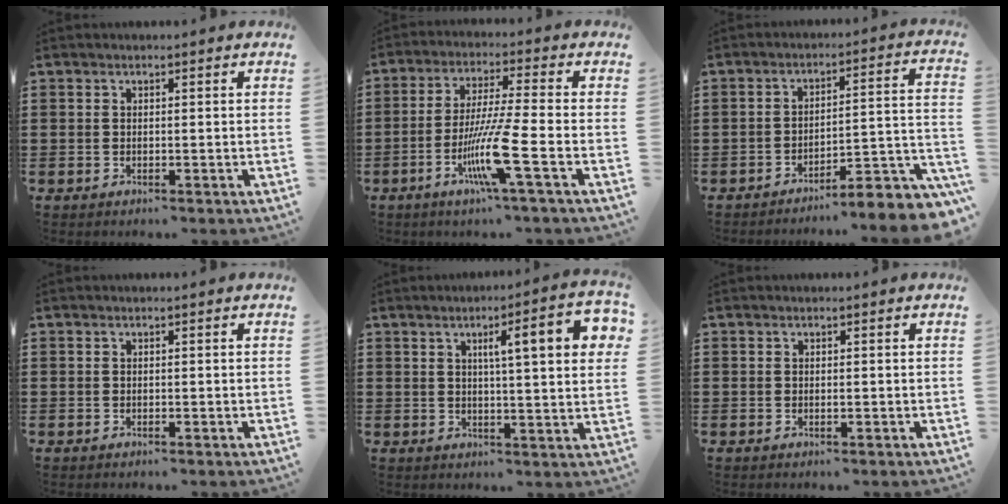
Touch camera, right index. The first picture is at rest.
{"total": 10.4, "force": [-4.2, 0.1, 9.5], "torque": [-0.190, -0.015, -0.083]}
{"total": 5.8, "force": [-5.0, 0.7, 3.0], "torque": [-0.045, -0.014, -0.095]}
{"total": 0.0}
{"total": 9.4, "force": [3.3, 1.5, 8.7], "torque": [-0.146, 0.000, 0.047]}
{"total": 0.0}